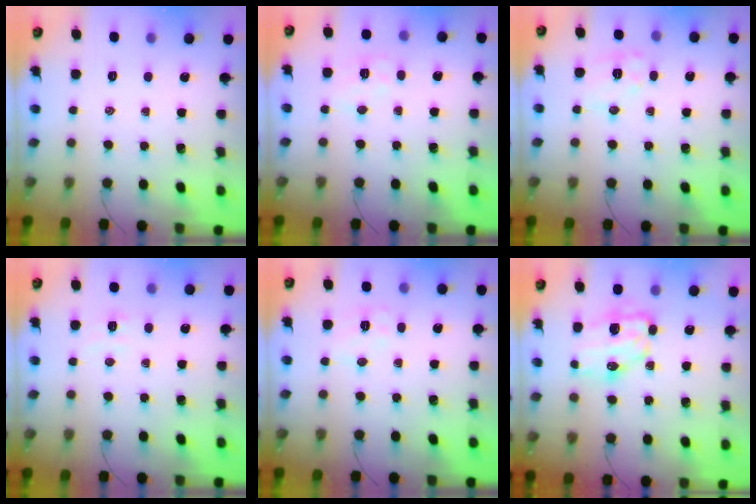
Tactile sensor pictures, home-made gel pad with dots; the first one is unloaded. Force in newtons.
{"total": 6.9, "press": 6.8, "slide": 1.1}
{"total": 7.7, "press": 7.7, "slide": 0.4}
{"total": 3.7, "press": 3.7, "slide": 0.8}
{"total": 6.1, "press": 6.1, "slide": 0.6}
{"total": 8.8, "press": 8.6, "slide": 1.6}